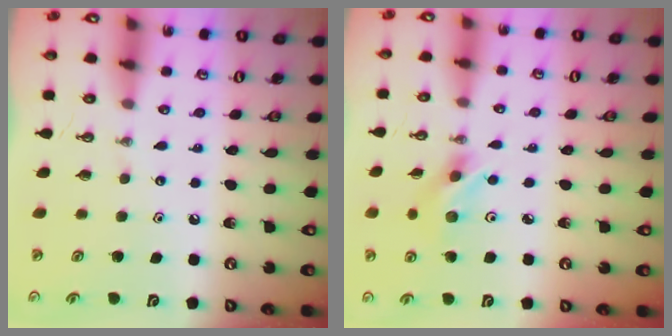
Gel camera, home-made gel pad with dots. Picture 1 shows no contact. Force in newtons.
{"total": 5.2, "press": 5.2, "slide": 0.2}